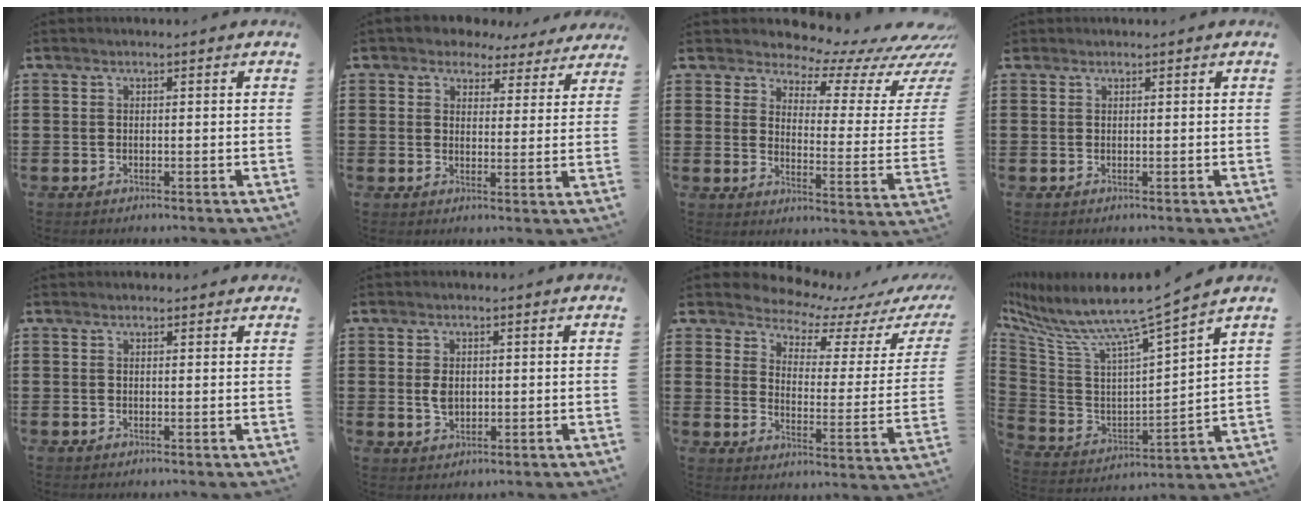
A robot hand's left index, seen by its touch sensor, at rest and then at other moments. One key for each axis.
{"total": 4.1, "fx": 3.5, "fy": 2.1, "fz": 0.4, "tx": -0.022, "ty": -0.013, "tz": 0.059}
{"total": 5.8, "fx": 5.1, "fy": 2.1, "fz": 1.7, "tx": -0.041, "ty": -0.050, "tz": 0.082}
{"total": 0.5, "fx": 0.4, "fy": 0.3, "fz": 0.0, "tx": -0.003, "ty": 0.002, "tz": 0.008}
{"total": 0.8, "fx": 0.7, "fy": 0.4, "fz": 0.1, "tx": -0.005, "ty": 0.003, "tz": 0.014}
{"total": 2.9, "fx": 0.3, "fy": 1.9, "fz": 2.2, "tx": -0.045, "ty": 0.006, "tz": 0.006}
{"total": 5.0, "fx": 4.9, "fy": 0.7, "fz": 0.5, "tx": -0.037, "ty": -0.043, "tz": 0.080}
{"total": 8.0, "fx": 6.5, "fy": -0.1, "fz": 4.7, "tx": -0.120, "ty": -0.060, "tz": 0.096}